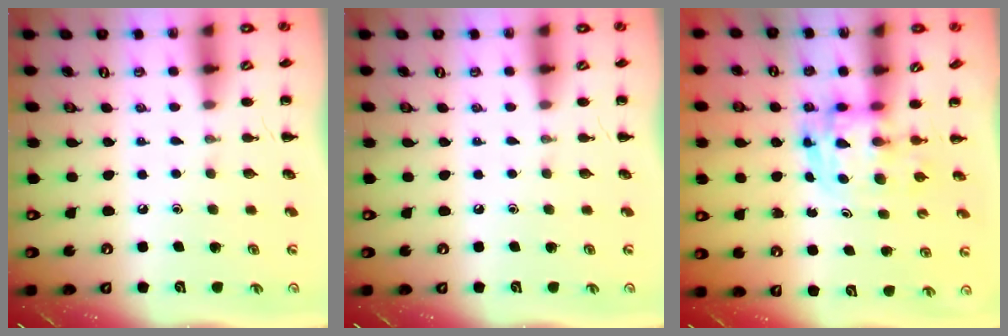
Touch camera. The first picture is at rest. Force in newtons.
{"total": 0.0}
{"total": 3.6, "press": 3.6, "slide": 0.7}